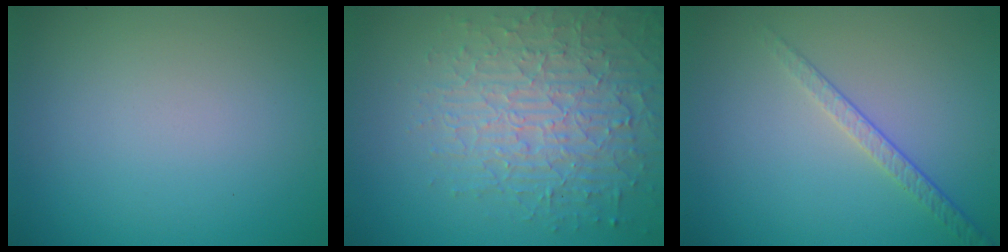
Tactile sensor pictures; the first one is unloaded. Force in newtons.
{"total": 6.0, "press": 5.0, "slide": 3.3}
{"total": 1.9, "press": 1.4, "slide": 1.3}